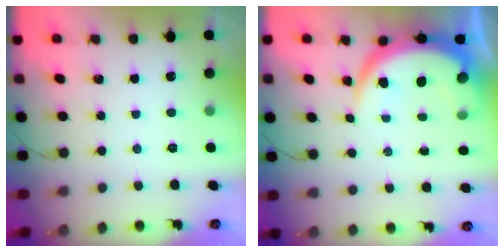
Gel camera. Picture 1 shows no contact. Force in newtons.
{"total": 10.2, "press": 10.2, "slide": 1.0}